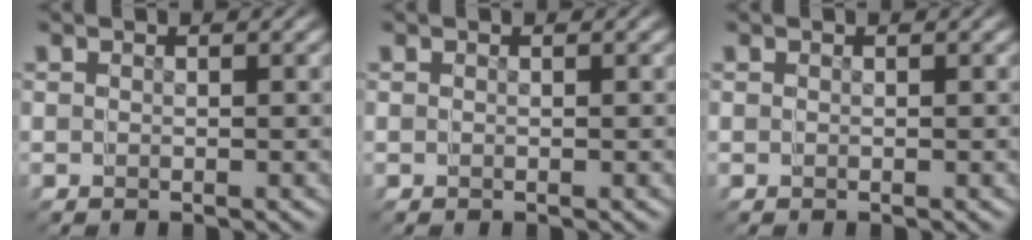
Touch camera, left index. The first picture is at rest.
{"total": 0.0}
{"total": 0.0}